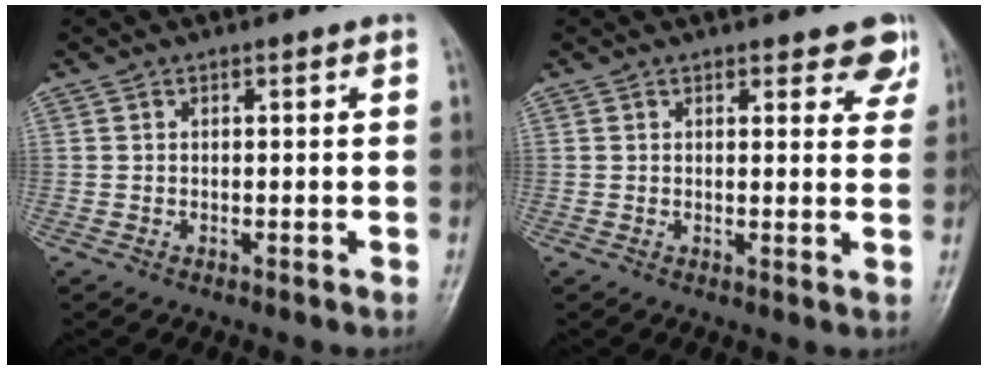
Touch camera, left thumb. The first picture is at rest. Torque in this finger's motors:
{"motor_torque": [0.05, 0.07, 0.18, -0.05, 0.06]}